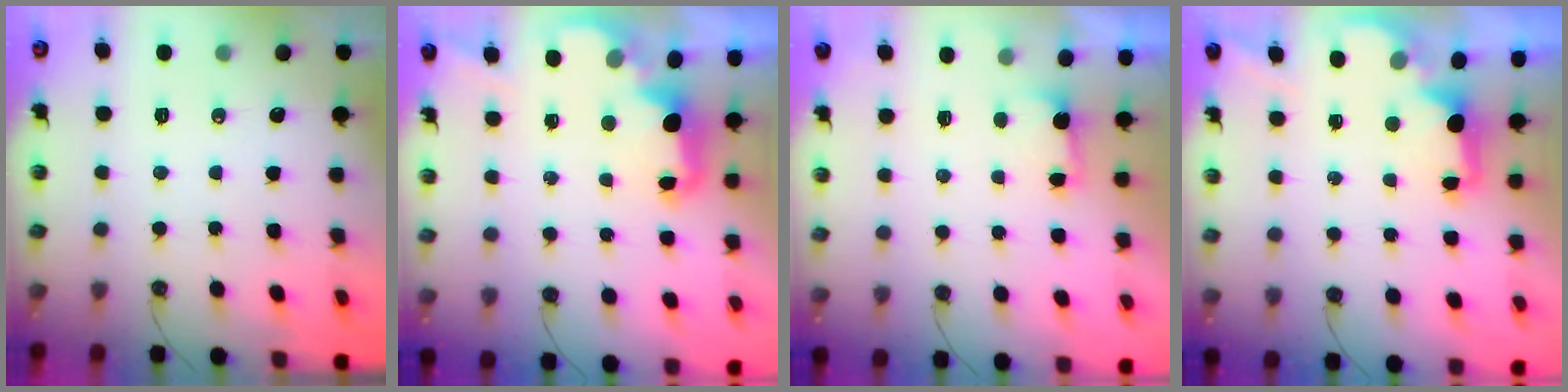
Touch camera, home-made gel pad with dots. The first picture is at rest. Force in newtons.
{"total": 2.9, "press": 2.8, "slide": 0.9}
{"total": 1.2, "press": 0.9, "slide": 0.8}
{"total": 1.9, "press": 1.7, "slide": 0.8}